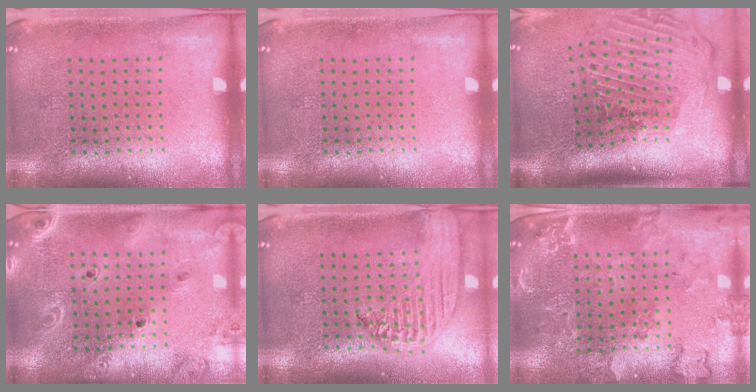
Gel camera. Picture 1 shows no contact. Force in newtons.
{"total": 0.0}
{"total": 3.0, "press": 2.1, "slide": 2.1}
{"total": 2.0, "press": 1.8, "slide": 0.9}
{"total": 2.5, "press": 2.1, "slide": 1.4}
{"total": 0.5, "press": 0.5, "slide": 0.2}